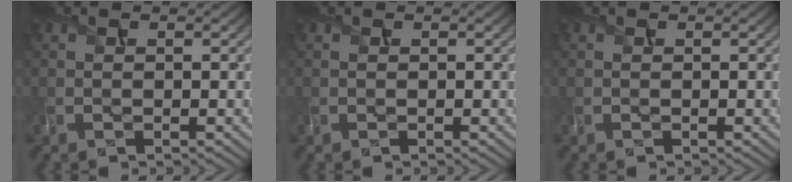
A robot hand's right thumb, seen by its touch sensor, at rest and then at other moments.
{"total": 0.0}
{"total": 0.0}